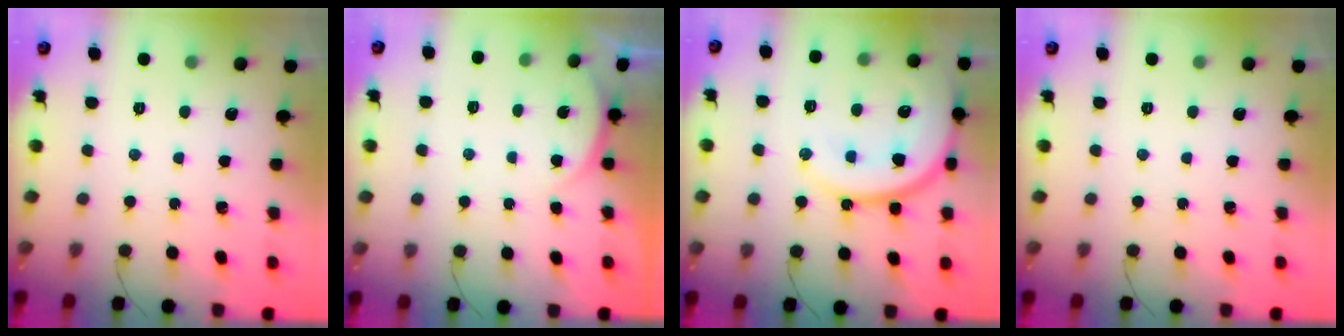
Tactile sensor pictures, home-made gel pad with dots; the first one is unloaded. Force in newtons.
{"total": 2.8, "press": 2.1, "slide": 1.7}
{"total": 18.3, "press": 18.2, "slide": 1.8}
{"total": 0.0}